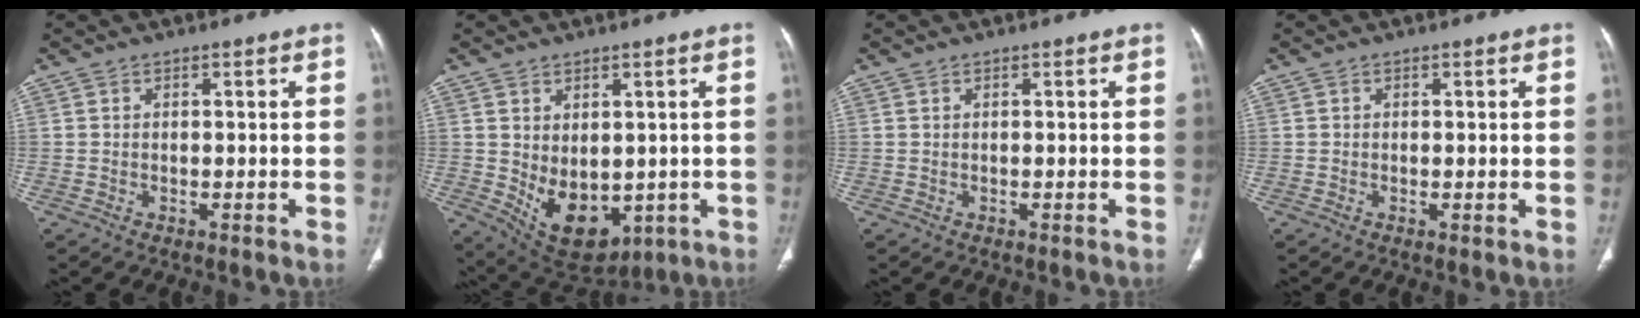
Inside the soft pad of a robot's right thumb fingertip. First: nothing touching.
{"total": 11.4, "force": [-1.5, 7.5, 8.4], "torque": [-0.106, -0.009, 0.012]}
{"total": 0.0}
{"total": 0.0}